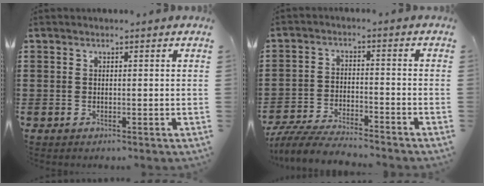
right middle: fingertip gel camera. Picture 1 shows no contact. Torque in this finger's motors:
{"motor_torque": [0.79, -0.31, 0.43, 0.14]}